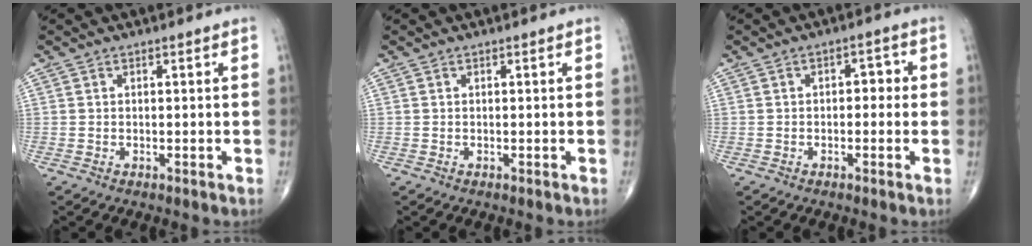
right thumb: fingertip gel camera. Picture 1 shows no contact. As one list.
[{"total": 0.0}, {"total": 3.4, "force": [0.0, 2.1, 2.7], "torque": [-0.015, 0.013, -0.008]}]